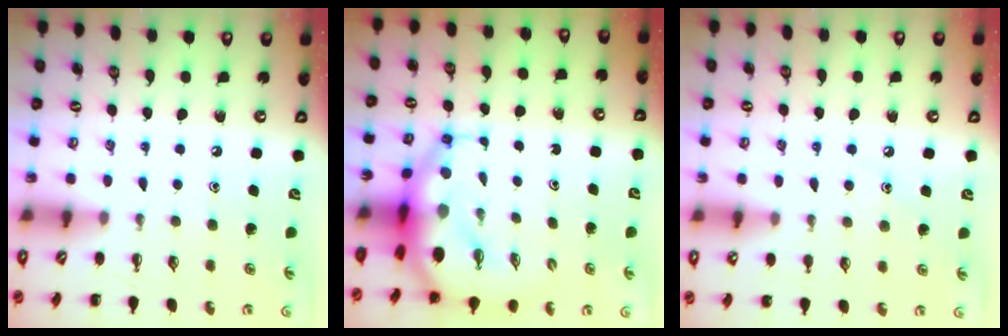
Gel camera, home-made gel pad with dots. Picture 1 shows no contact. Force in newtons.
{"total": 9.3, "press": 9.0, "slide": 2.3}
{"total": 6.9, "press": 6.6, "slide": 1.8}